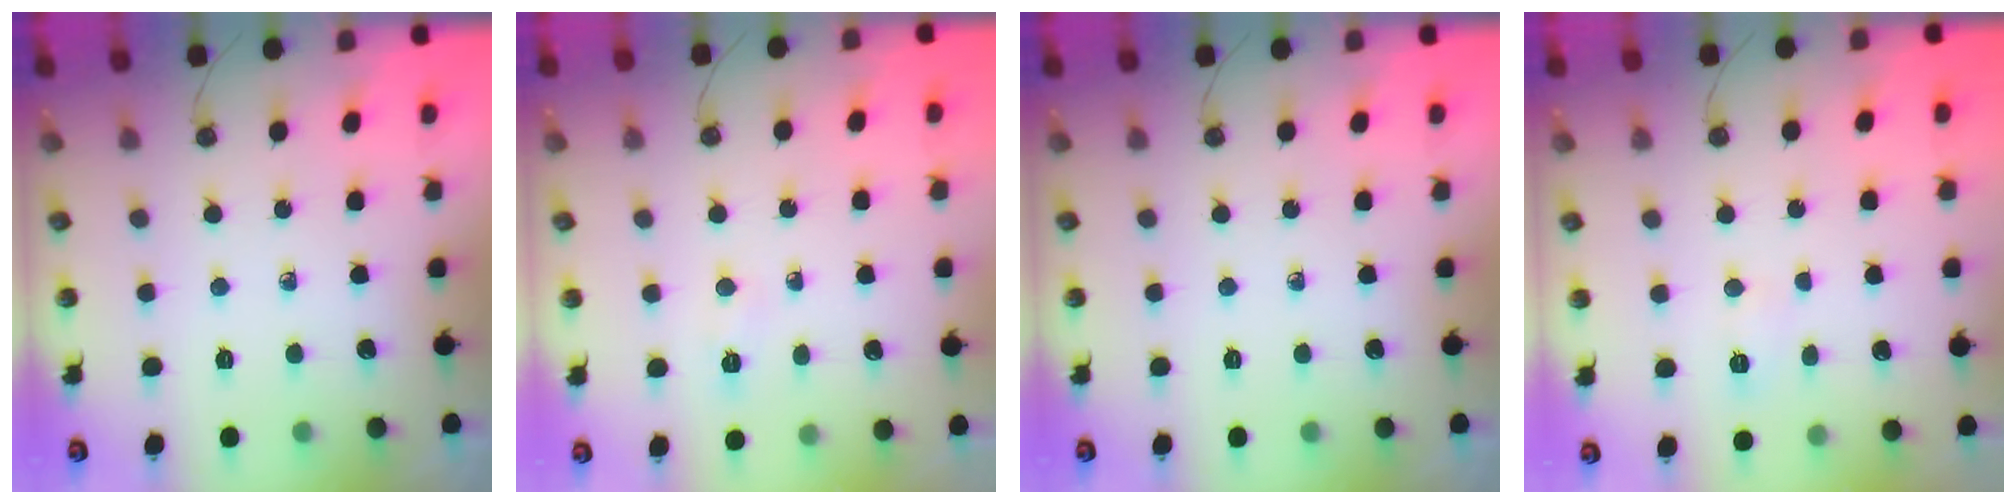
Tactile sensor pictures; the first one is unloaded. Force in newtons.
{"total": 14.3, "press": 5.5, "slide": 13.2}
{"total": 0.0}
{"total": 3.8, "press": 3.7, "slide": 0.9}